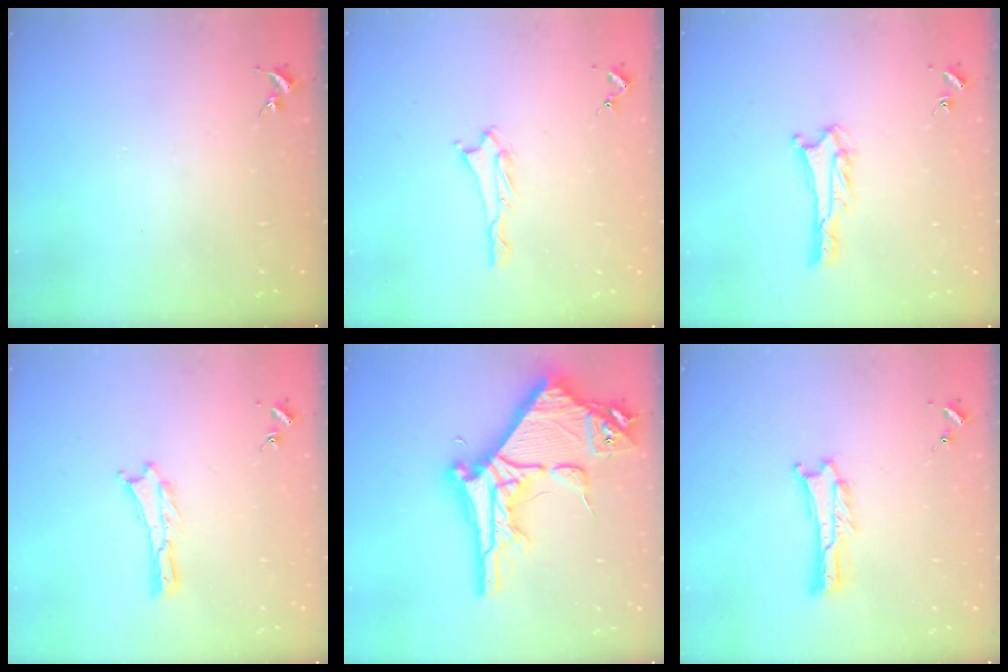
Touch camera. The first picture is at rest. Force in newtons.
{"total": 1.1, "press": 1.0, "slide": 0.1}
{"total": 3.4, "press": 3.4, "slide": 0.2}
{"total": 0.0}
{"total": 13.6, "press": 13.6, "slide": 1.4}
{"total": 1.0, "press": 1.0, "slide": 0.2}